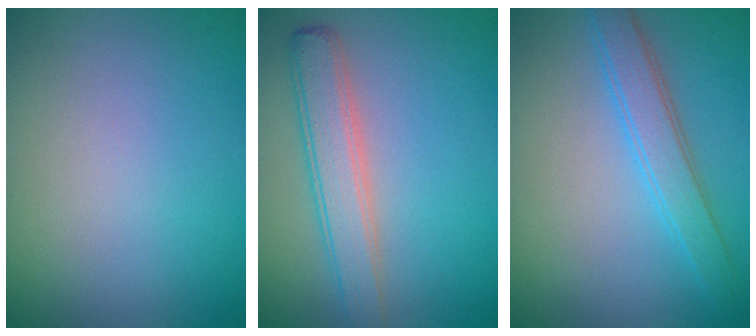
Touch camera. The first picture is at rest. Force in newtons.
{"total": 3.9, "press": 3.9, "slide": 0.3}
{"total": 3.1, "press": 3.1, "slide": 0.1}